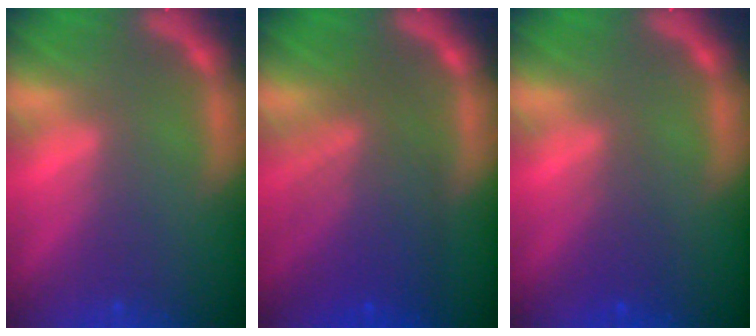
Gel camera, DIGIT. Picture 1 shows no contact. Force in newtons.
{"total": 7.5}
{"total": 2.0}